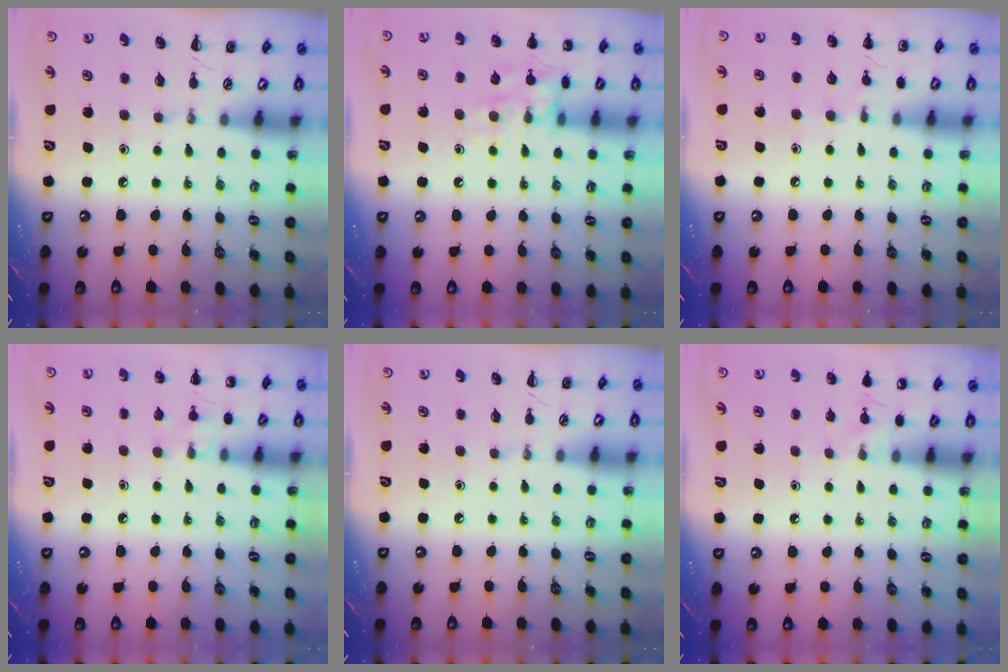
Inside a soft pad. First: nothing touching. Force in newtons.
{"total": 11.8, "press": 11.7, "slide": 0.6}
{"total": 5.6, "press": 5.3, "slide": 1.7}
{"total": 7.0, "press": 6.6, "slide": 2.1}
{"total": 0.0}
{"total": 4.8, "press": 4.5, "slide": 1.4}